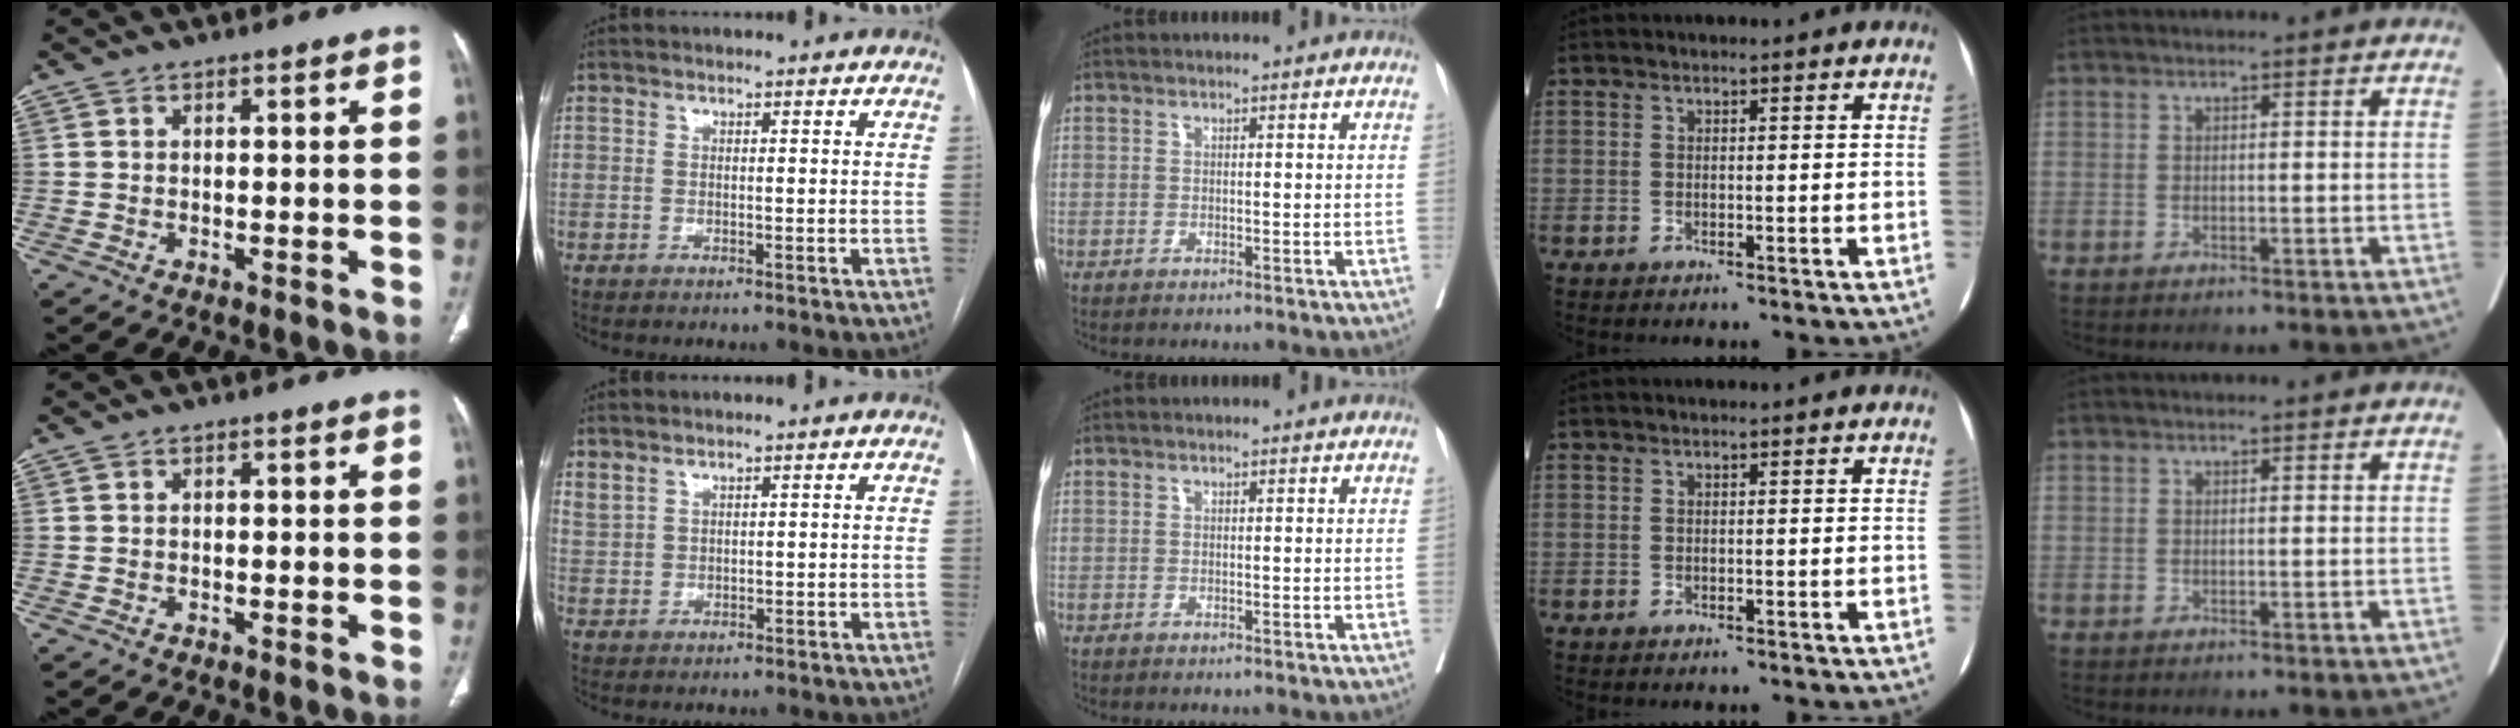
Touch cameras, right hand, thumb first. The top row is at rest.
{"index": {"total": 2.2, "force": [1.8, 1.0, 0.7], "torque": [-0.021, 0.010, 0.047]}}